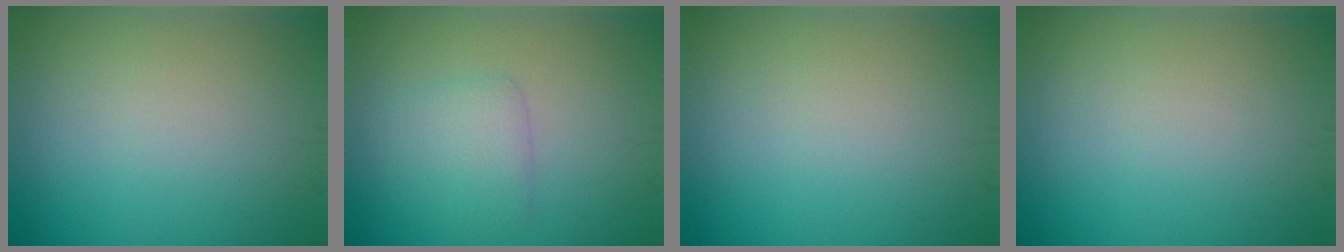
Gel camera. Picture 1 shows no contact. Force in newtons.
{"total": 2.7, "press": 2.7, "slide": 0.1}
{"total": 0.0}
{"total": 0.0}